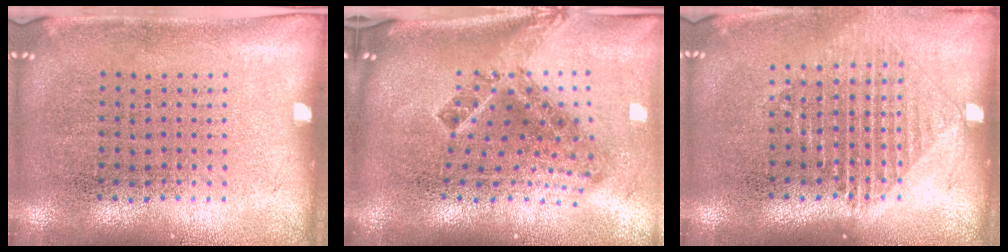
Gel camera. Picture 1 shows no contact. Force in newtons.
{"total": 2.2, "press": 1.3, "slide": 1.7}
{"total": 1.3, "press": 1.2, "slide": 0.5}